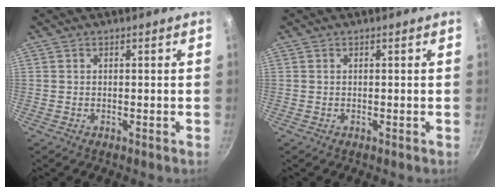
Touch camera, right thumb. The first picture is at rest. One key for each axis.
{"total": 0.0}